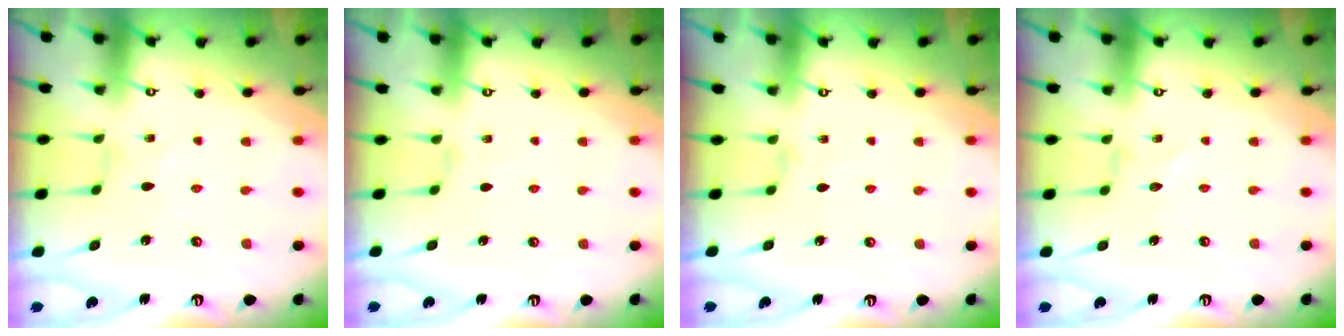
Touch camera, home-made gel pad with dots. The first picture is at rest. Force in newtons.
{"total": 0.0}
{"total": 0.8, "press": 0.7, "slide": 0.3}
{"total": 0.0}